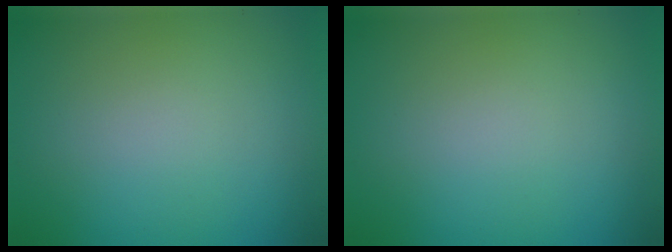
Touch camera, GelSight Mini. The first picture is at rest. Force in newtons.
{"total": 0.0}